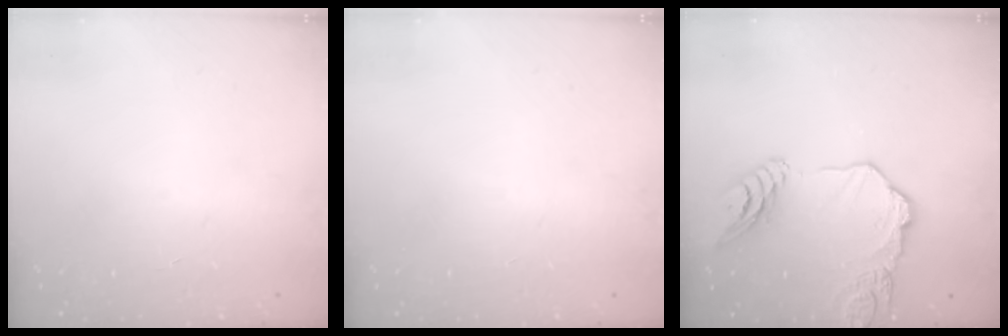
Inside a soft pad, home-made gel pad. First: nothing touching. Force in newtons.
{"total": 0.0}
{"total": 14.1, "press": 14.0, "slide": 1.4}